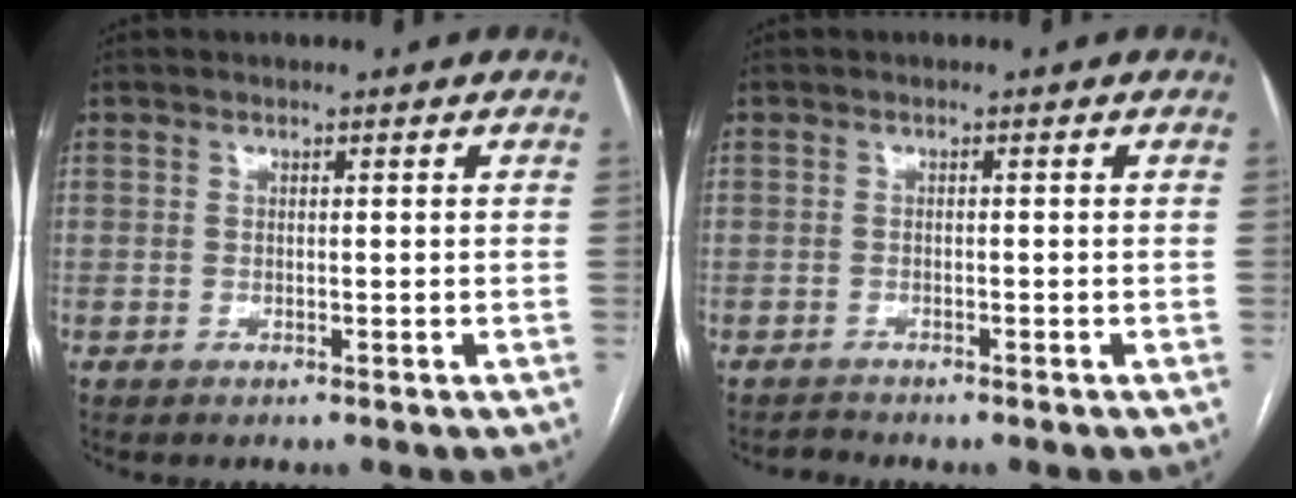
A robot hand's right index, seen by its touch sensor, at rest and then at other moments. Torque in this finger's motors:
{"motor_torque": [-0.03, -0.07, 0.06, 0.00]}